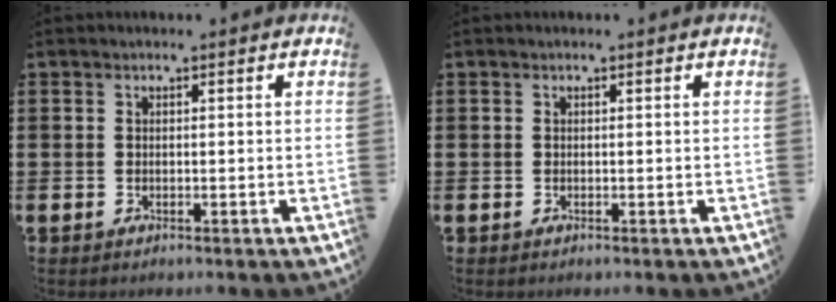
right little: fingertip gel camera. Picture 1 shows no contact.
{"total": 0.0}